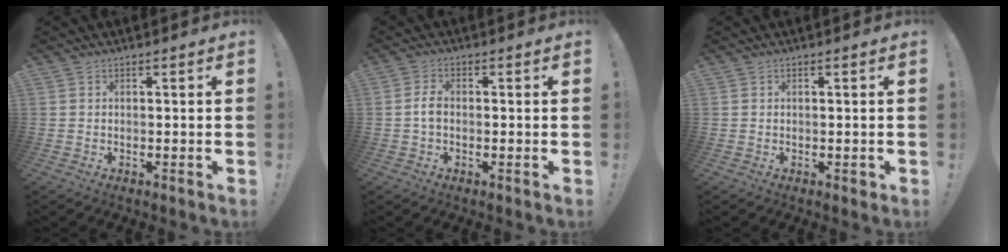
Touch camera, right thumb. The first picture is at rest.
{"total": 3.2, "force": [-0.6, 1.9, 2.6], "torque": [-0.061, 0.009, -0.010]}
{"total": 1.3, "force": [-0.1, 0.9, 0.9], "torque": [-0.009, 0.002, -0.002]}